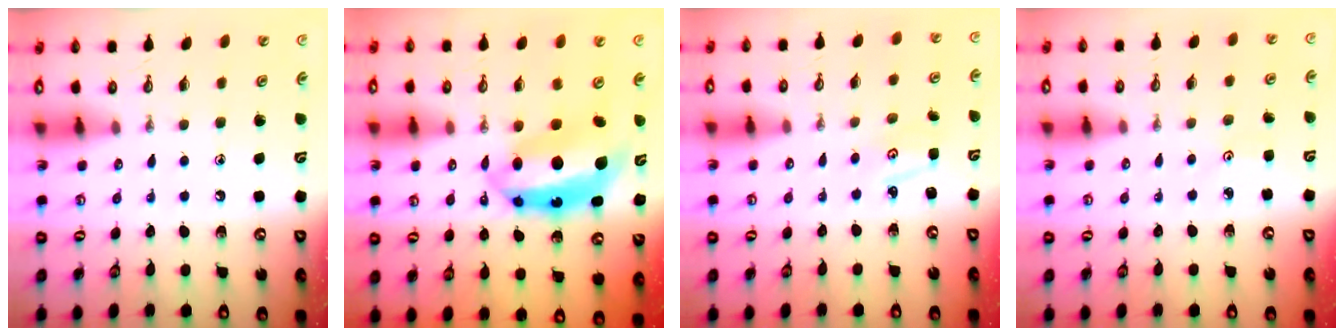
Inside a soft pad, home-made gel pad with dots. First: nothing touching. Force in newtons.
{"total": 9.1, "press": 9.0, "slide": 1.0}
{"total": 2.1, "press": 2.1, "slide": 0.3}
{"total": 2.2, "press": 2.1, "slide": 0.3}